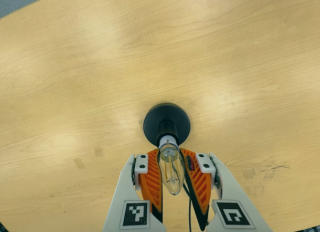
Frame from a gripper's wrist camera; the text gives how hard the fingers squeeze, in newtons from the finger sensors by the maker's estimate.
{"total": 18.8, "left": 18.2, "right": 19.5}